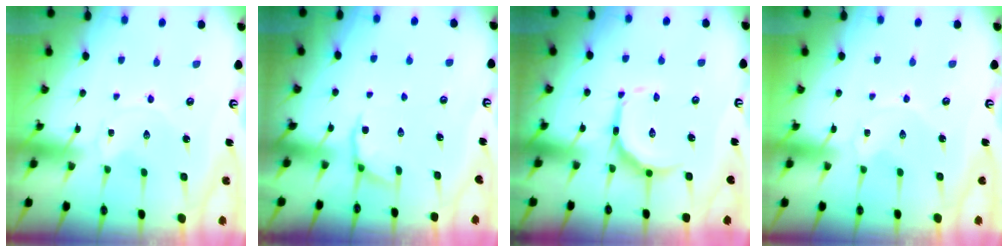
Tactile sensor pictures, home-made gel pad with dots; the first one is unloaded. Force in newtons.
{"total": 3.4, "press": 2.4, "slide": 2.3}
{"total": 9.6, "press": 9.5, "slide": 0.9}
{"total": 0.0}